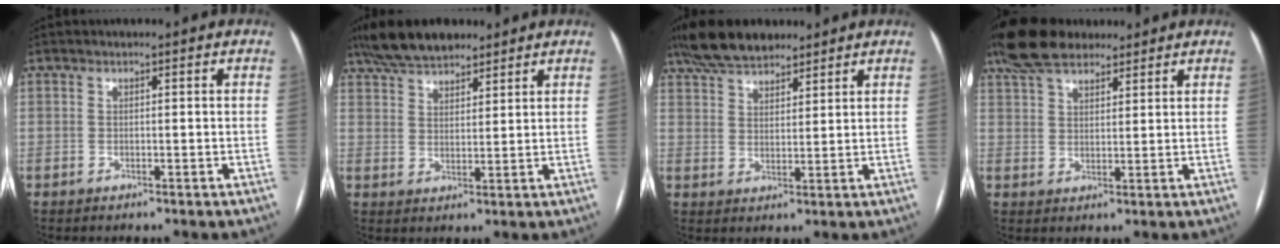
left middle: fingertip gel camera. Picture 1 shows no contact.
{"total": 9.8, "force": [8.1, 3.2, 4.5], "torque": [-0.081, 0.025, 0.143]}
{"total": 9.9, "force": [8.2, 3.3, 4.5], "torque": [-0.082, 0.026, 0.147]}
{"total": 10.7, "force": [8.4, 4.2, 5.2], "torque": [-0.101, 0.039, 0.152]}